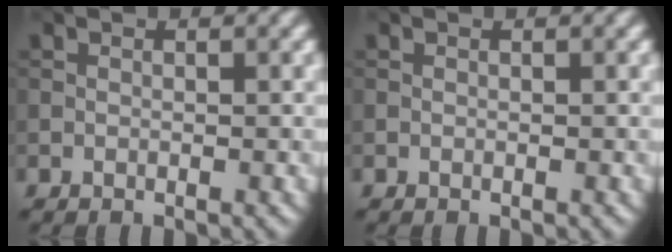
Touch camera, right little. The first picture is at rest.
{"total": 0.0}